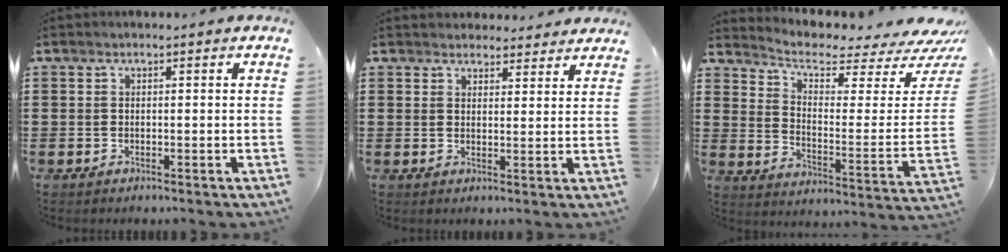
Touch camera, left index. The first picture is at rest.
{"total": 3.1, "force": [3.0, 0.8, -0.1], "torque": [0.000, -0.011, 0.056]}
{"total": 5.1, "force": [4.2, 1.4, 2.4], "torque": [-0.057, -0.046, 0.065]}